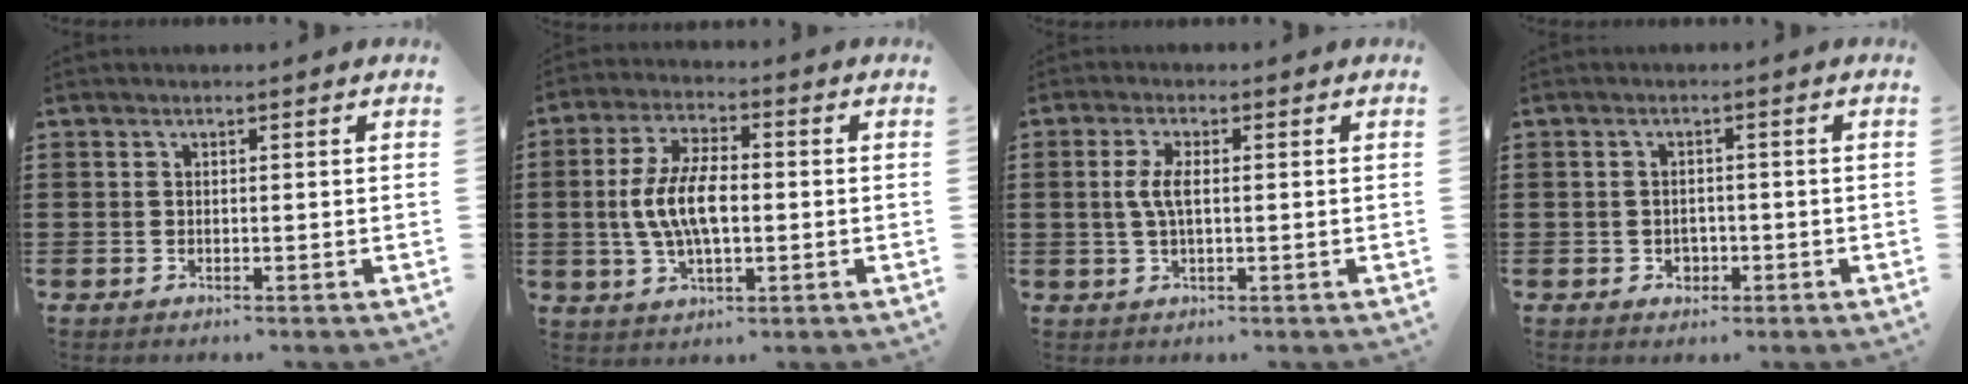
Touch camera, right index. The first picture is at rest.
{"total": 8.5, "force": [-0.4, 3.8, 7.6], "torque": [-0.173, -0.002, -0.015]}
{"total": 3.7, "force": [0.2, 1.3, 3.5], "torque": [-0.082, -0.001, -0.003]}
{"total": 1.6, "force": [-0.5, 1.4, 0.7], "torque": [-0.015, 0.003, -0.012]}